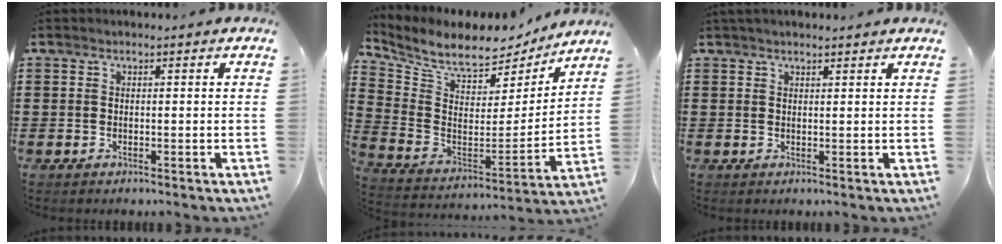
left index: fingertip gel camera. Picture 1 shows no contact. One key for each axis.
{"total": 8.1, "fx": 7.2, "fy": 2.3, "fz": 2.8, "tx": -0.086, "ty": -0.057, "tz": 0.123}
{"total": 1.3, "fx": 1.2, "fy": 0.3, "fz": 0.4, "tx": -0.010, "ty": 0.001, "tz": 0.024}